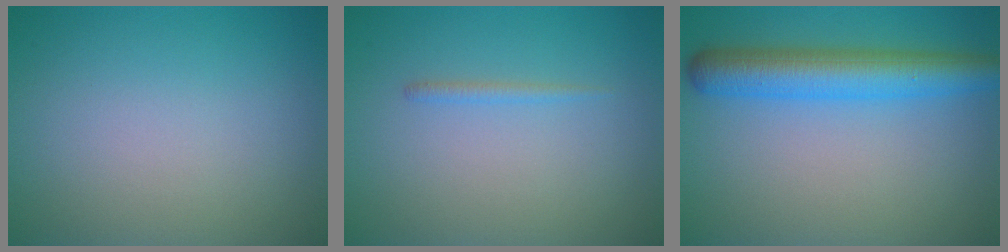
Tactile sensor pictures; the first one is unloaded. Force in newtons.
{"total": 0.8, "press": 0.8, "slide": 0.1}
{"total": 5.9, "press": 5.9, "slide": 0.2}